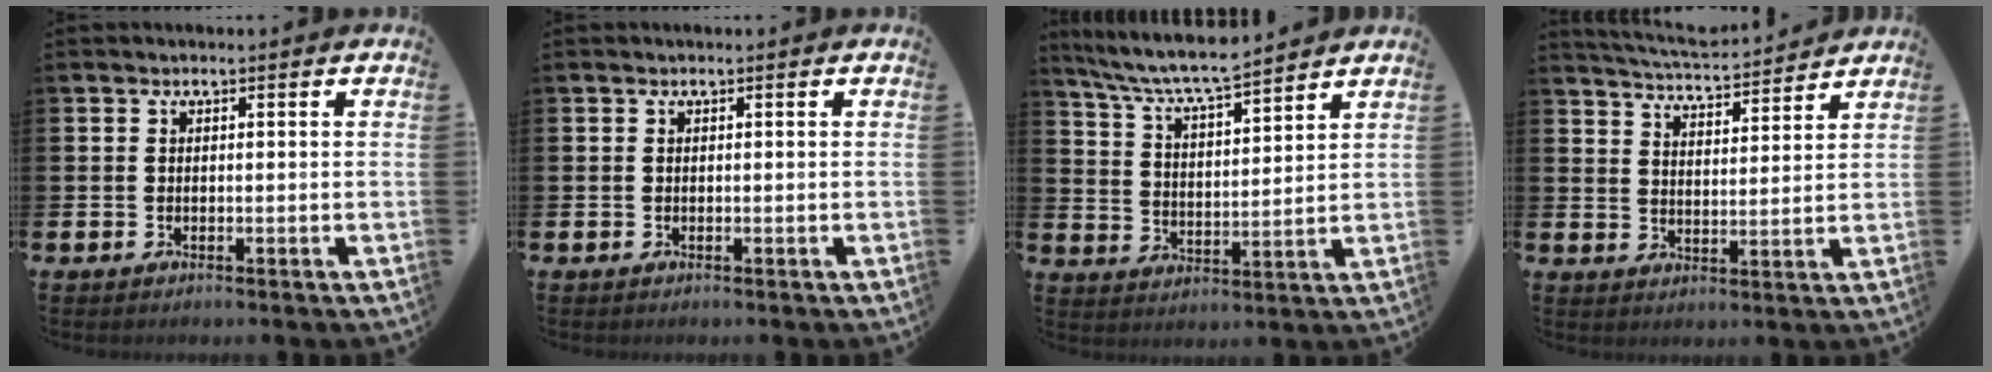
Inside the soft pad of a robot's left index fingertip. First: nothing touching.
{"total": 0.0}
{"total": 7.2, "force": [6.8, 0.5, 2.3], "torque": [-0.074, -0.040, 0.119]}
{"total": 5.3, "force": [5.2, 0.1, 0.6], "torque": [-0.035, -0.037, 0.092]}